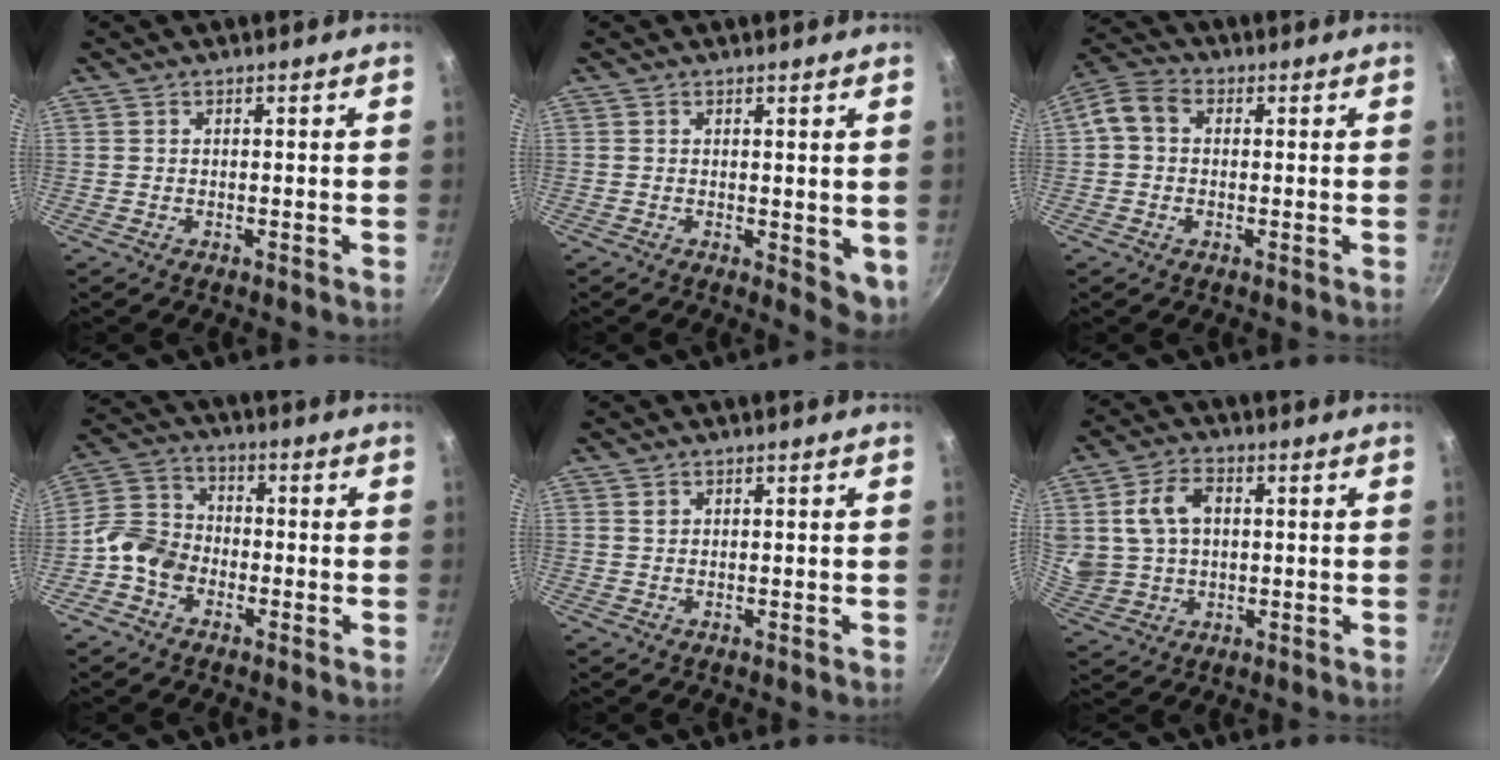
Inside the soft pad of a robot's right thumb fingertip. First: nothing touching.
{"total": 4.8, "force": [0.6, 2.6, 4.0], "torque": [-0.040, -0.004, 0.012]}
{"total": 6.3, "force": [0.3, 4.9, 3.9], "torque": [-0.078, 0.017, -0.012]}
{"total": 8.2, "force": [-3.2, 6.3, 4.1], "torque": [-0.061, 0.033, -0.081]}
{"total": 0.9, "force": [0.4, 0.7, 0.3], "torque": [-0.003, 0.002, 0.008]}
{"total": 11.6, "force": [2.1, 8.7, 7.4], "torque": [-0.125, 0.001, 0.044]}